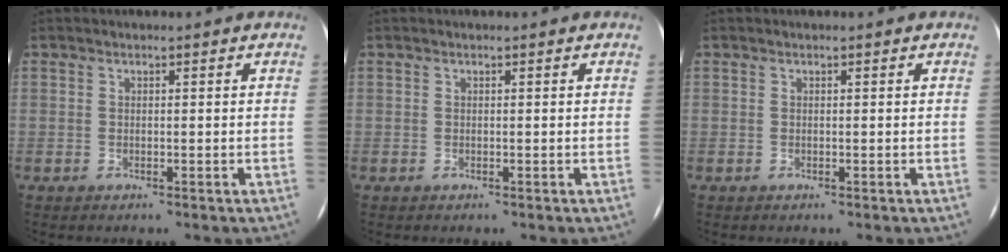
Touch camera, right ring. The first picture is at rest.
{"total": 0.0}
{"total": 0.0}